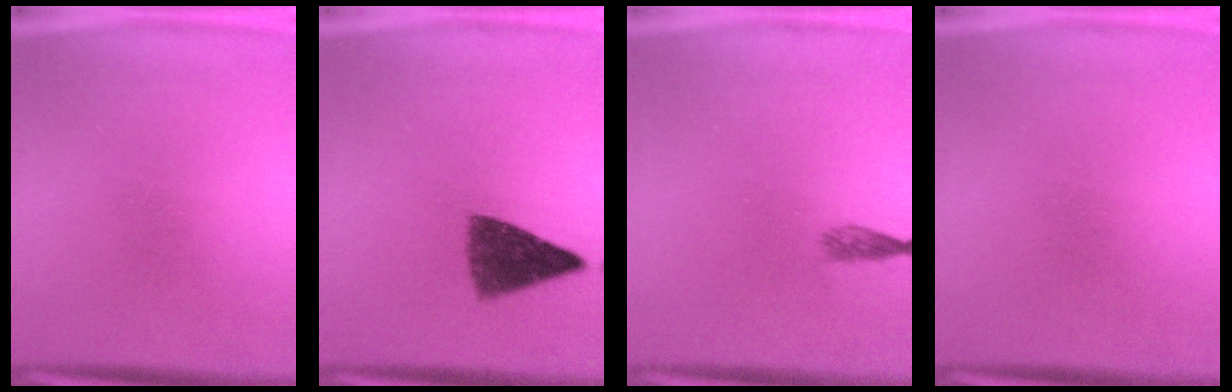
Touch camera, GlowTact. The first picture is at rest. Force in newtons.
{"total": 7.2}
{"total": 1.3}
{"total": 0.0}